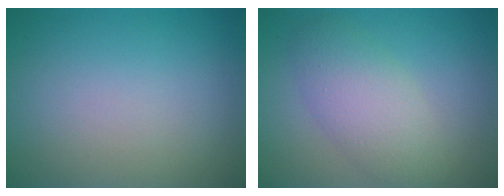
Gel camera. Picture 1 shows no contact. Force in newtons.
{"total": 4.6, "press": 4.6, "slide": 0.3}